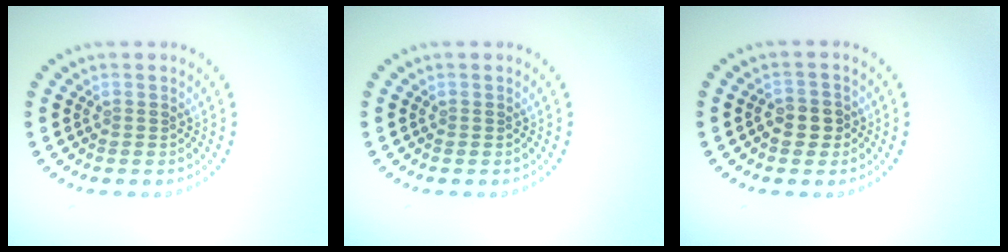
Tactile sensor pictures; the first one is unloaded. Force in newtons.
{"total": 0.0}
{"total": 1.9, "press": 1.8, "slide": 0.5}